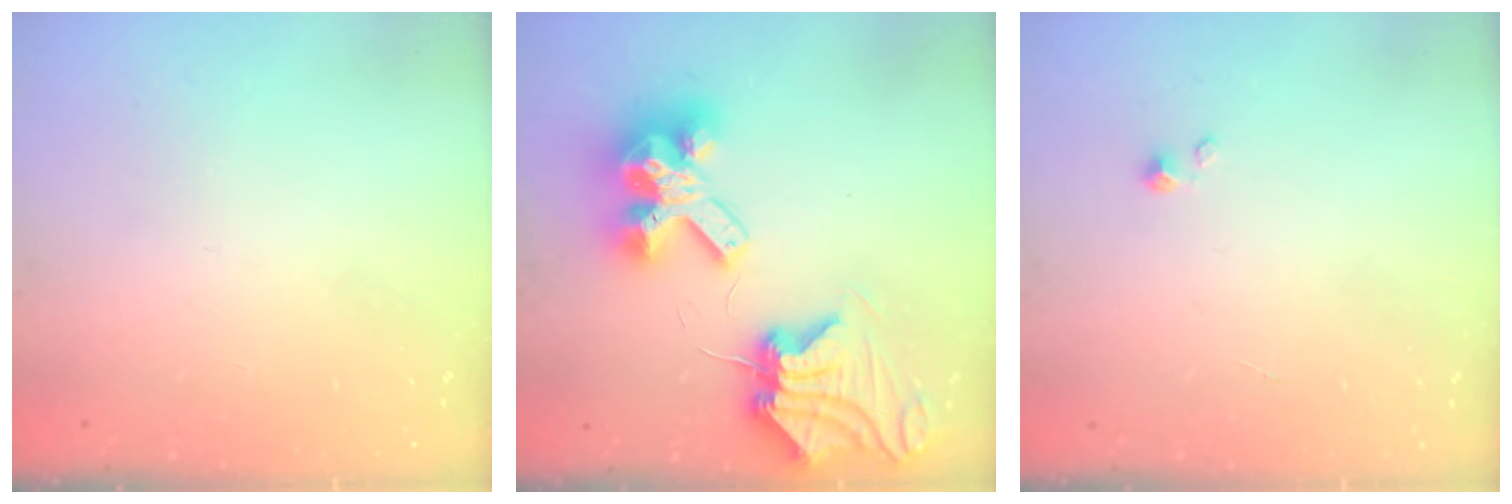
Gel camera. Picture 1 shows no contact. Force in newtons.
{"total": 14.5, "press": 14.4, "slide": 1.7}
{"total": 0.7, "press": 0.7, "slide": 0.1}